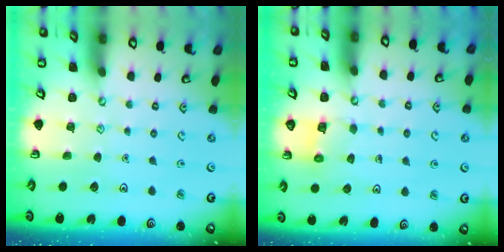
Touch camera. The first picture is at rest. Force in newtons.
{"total": 5.7, "press": 5.7, "slide": 0.3}